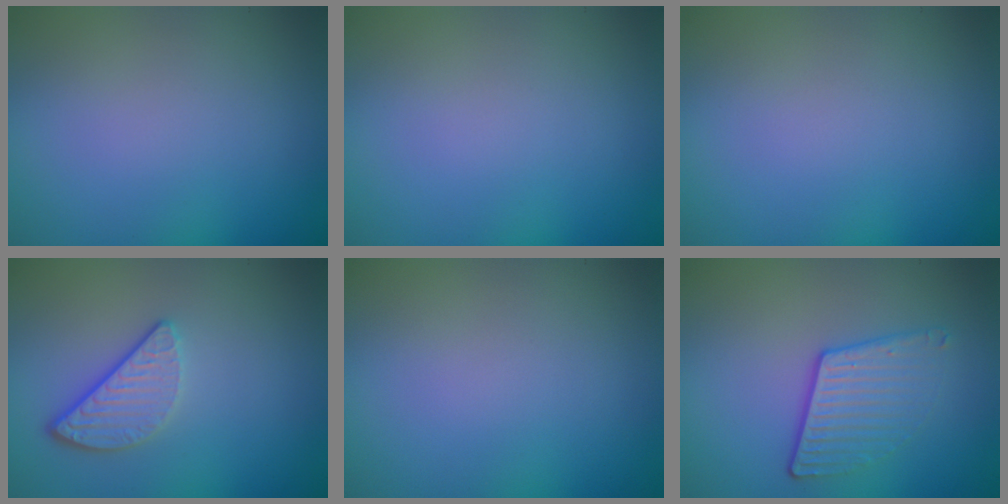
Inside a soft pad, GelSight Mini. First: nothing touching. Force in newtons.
{"total": 0.0}
{"total": 0.0}
{"total": 3.2, "press": 2.6, "slide": 1.9}
{"total": 0.0}
{"total": 3.7, "press": 2.5, "slide": 2.7}